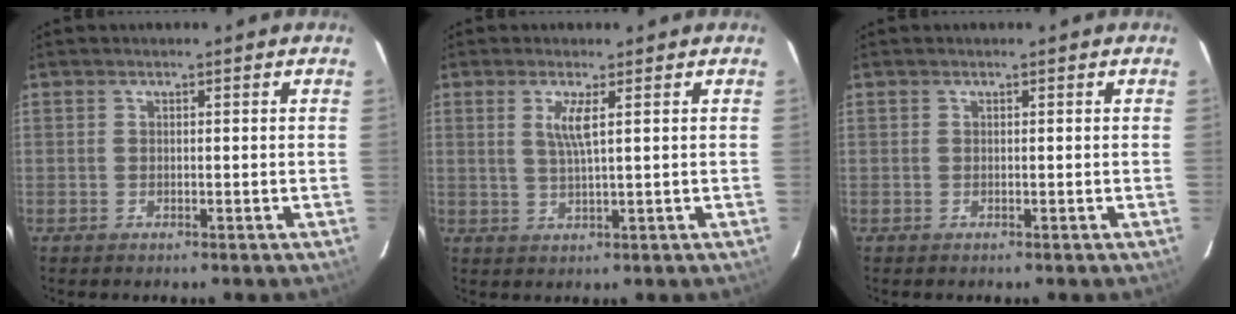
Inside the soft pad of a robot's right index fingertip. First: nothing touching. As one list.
[{"total": 3.7, "force": [1.3, -0.2, 3.4], "torque": [-0.069, -0.006, 0.025]}, {"total": 0.0}]